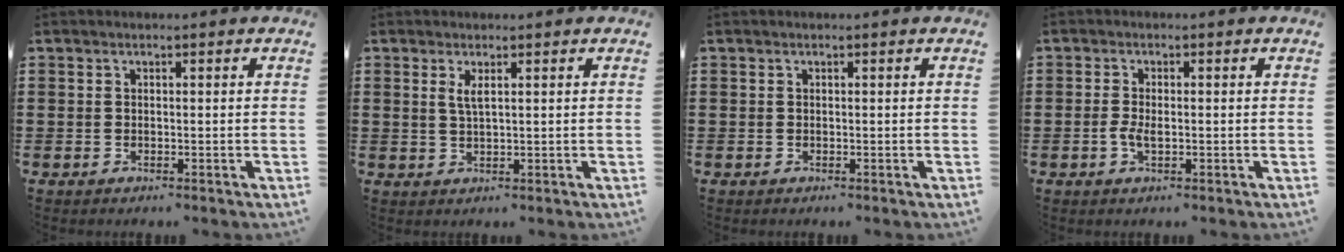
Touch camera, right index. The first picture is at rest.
{"total": 2.1, "force": [0.9, 0.4, 1.8], "torque": [-0.038, 0.002, 0.015]}
{"total": 0.0}
{"total": 2.2, "force": [-0.5, 1.0, 1.9], "torque": [-0.050, -0.005, -0.014]}